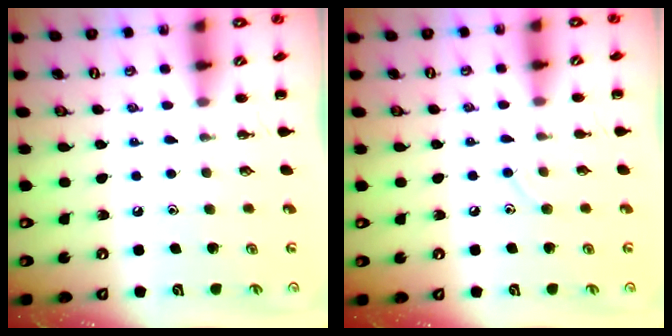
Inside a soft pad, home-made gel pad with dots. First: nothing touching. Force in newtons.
{"total": 4.8, "press": 4.6, "slide": 1.5}